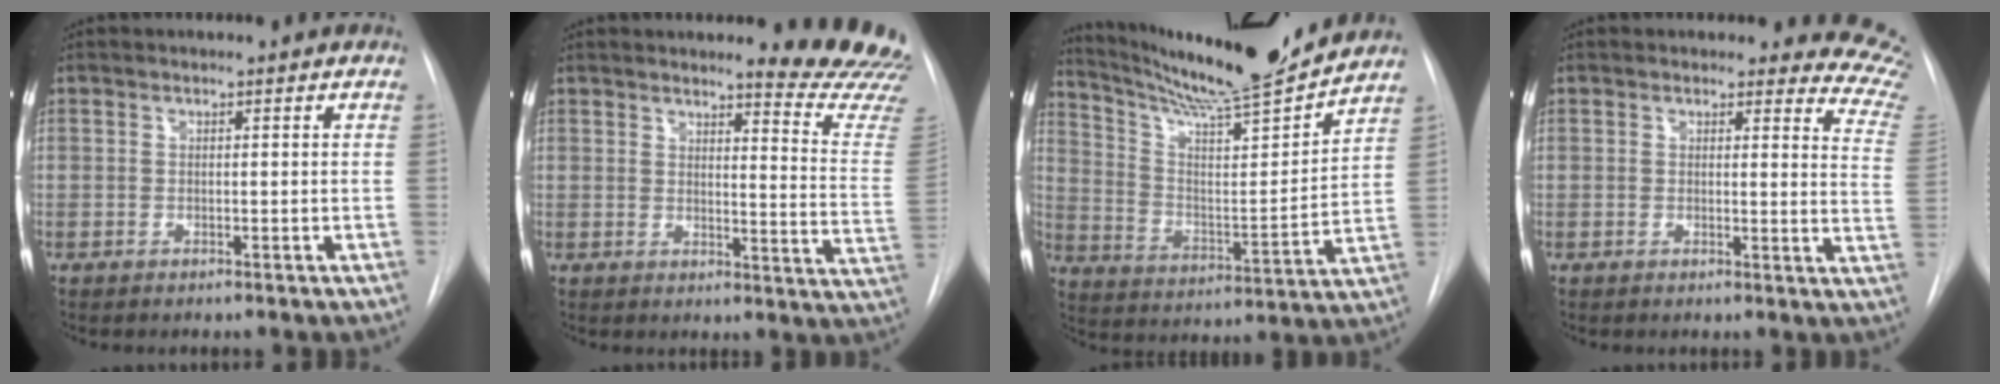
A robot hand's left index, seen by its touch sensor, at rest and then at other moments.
{"total": 14.5, "force": [14.2, -0.1, 3.2], "torque": [-0.018, -0.144, 0.131]}
{"total": 19.1, "force": [17.6, -0.4, 7.4], "torque": [-0.131, -0.034, 0.277]}
{"total": 10.4, "force": [10.2, 2.1, 0.6], "torque": [0.037, -0.095, 0.060]}